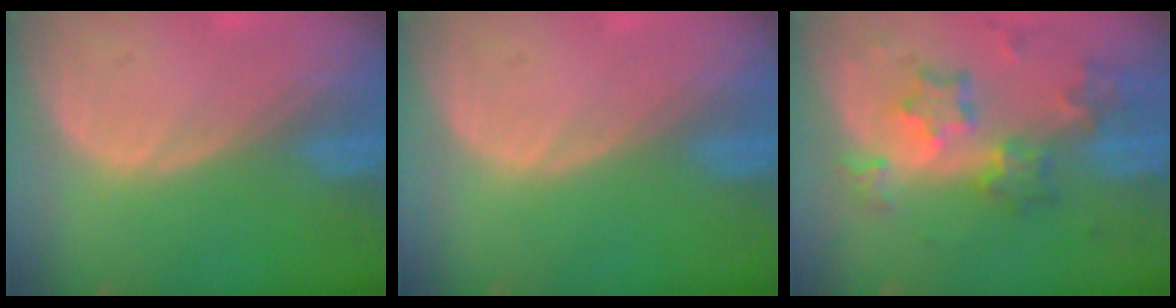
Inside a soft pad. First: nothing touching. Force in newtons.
{"total": 0.0}
{"total": 8.5, "press": 7.4, "slide": 4.1}